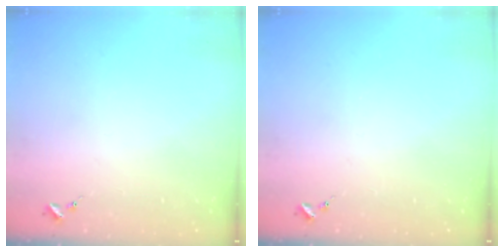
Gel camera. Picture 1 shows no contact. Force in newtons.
{"total": 0.0}